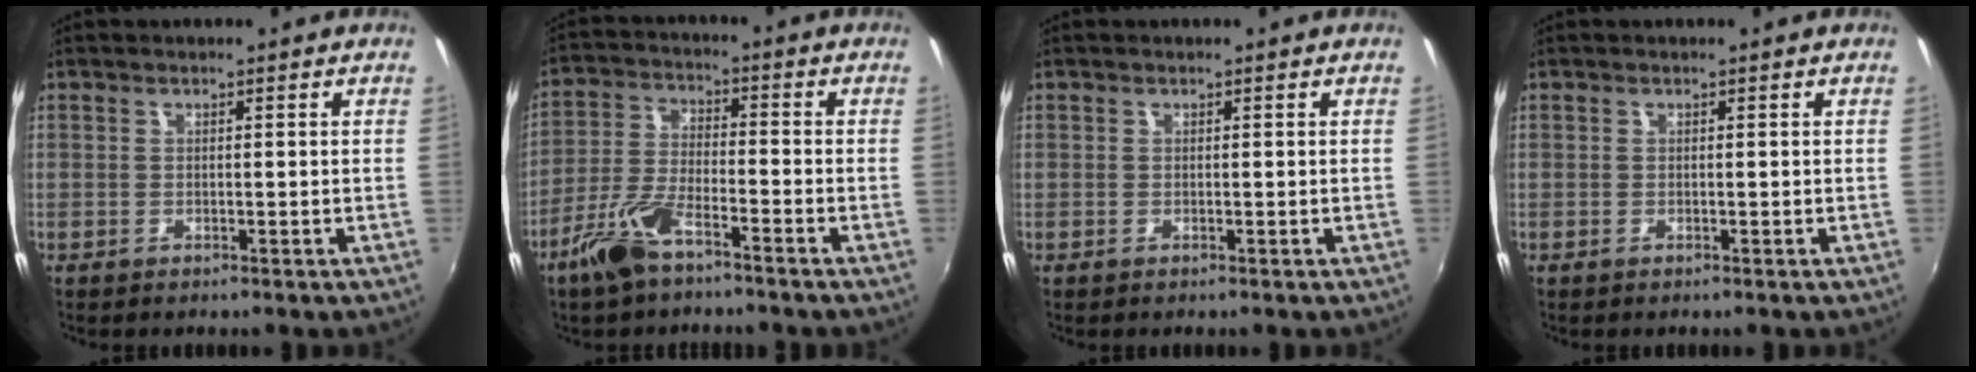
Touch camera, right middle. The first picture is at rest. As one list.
[{"total": 8.8, "force": [-5.9, 2.6, 5.9], "torque": [-0.130, -0.004, -0.116]}, {"total": 0.0}, {"total": 0.0}]